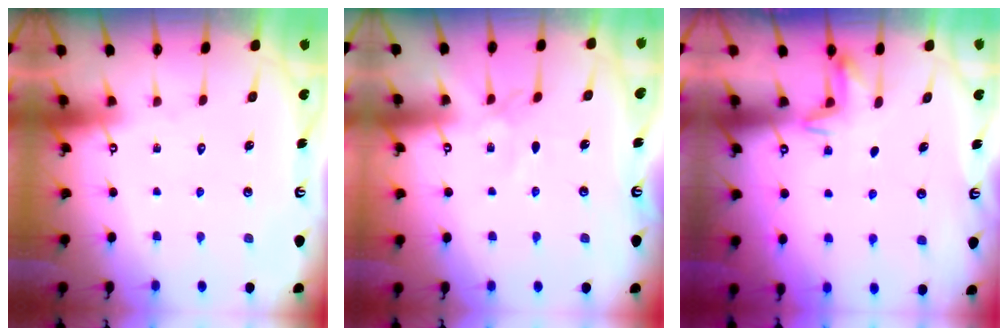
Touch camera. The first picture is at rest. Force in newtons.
{"total": 2.0, "press": 1.9, "slide": 0.4}
{"total": 4.6, "press": 4.6, "slide": 0.6}